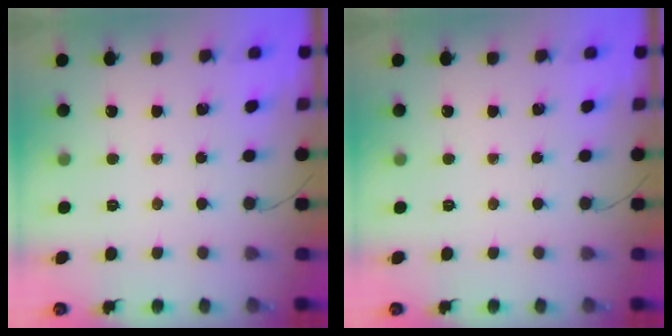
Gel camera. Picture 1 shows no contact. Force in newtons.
{"total": 0.0}